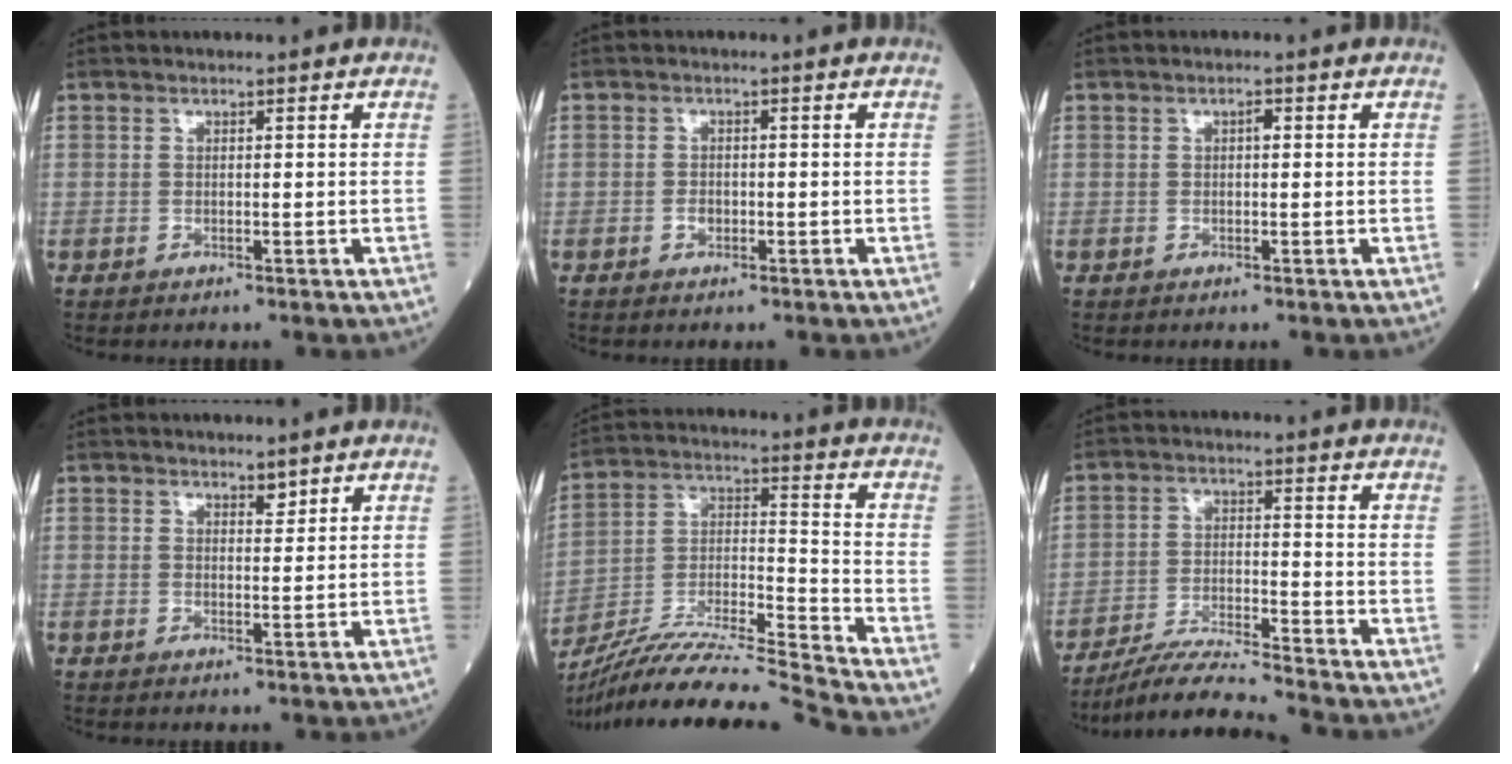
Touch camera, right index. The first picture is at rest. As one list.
[{"total": 1.2, "force": [-0.5, 0.8, 0.8], "torque": [-0.012, 0.005, -0.004]}, {"total": 0.9, "force": [0.1, 0.4, 0.8], "torque": [-0.010, 0.003, 0.000]}, {"total": 1.4, "force": [1.1, 0.4, 0.6], "torque": [-0.010, -0.003, 0.018]}, {"total": 19.4, "force": [-18.0, -2.3, 6.9], "torque": [-0.131, -0.009, -0.314]}, {"total": 7.9, "force": [-7.4, -1.7, 2.3], "torque": [-0.044, -0.015, -0.136]}]